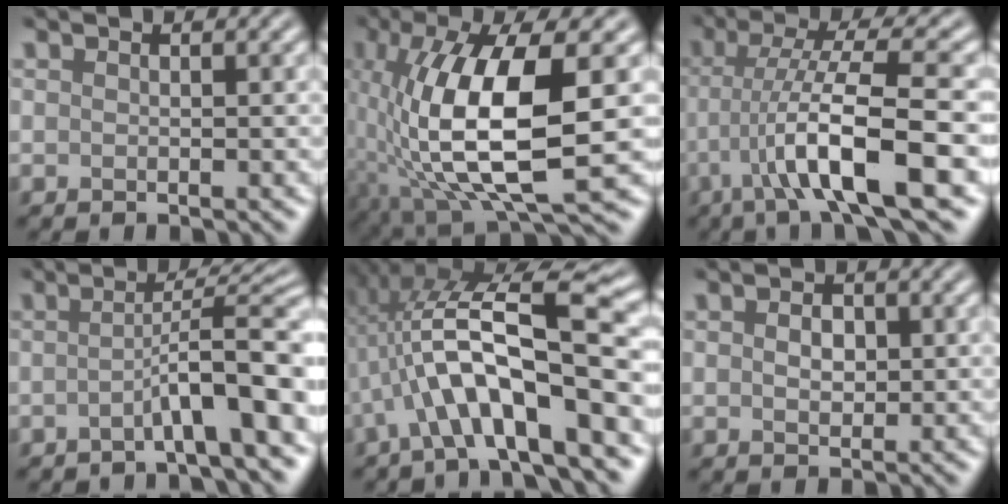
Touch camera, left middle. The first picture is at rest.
{"total": 11.6, "force": [-0.4, 4.0, 10.9], "torque": [-0.218, -0.002, 0.000]}
{"total": 8.4, "force": [-2.5, 1.3, 7.9], "torque": [-0.129, 0.023, -0.043]}
{"total": 6.3, "force": [-1.9, 0.9, 5.9], "torque": [-0.081, 0.024, -0.040]}
{"total": 10.0, "force": [-1.5, 2.7, 9.6], "torque": [-0.160, 0.024, -0.025]}
{"total": 1.5, "force": [0.2, 1.0, 1.0], "torque": [-0.019, 0.004, 0.007]}